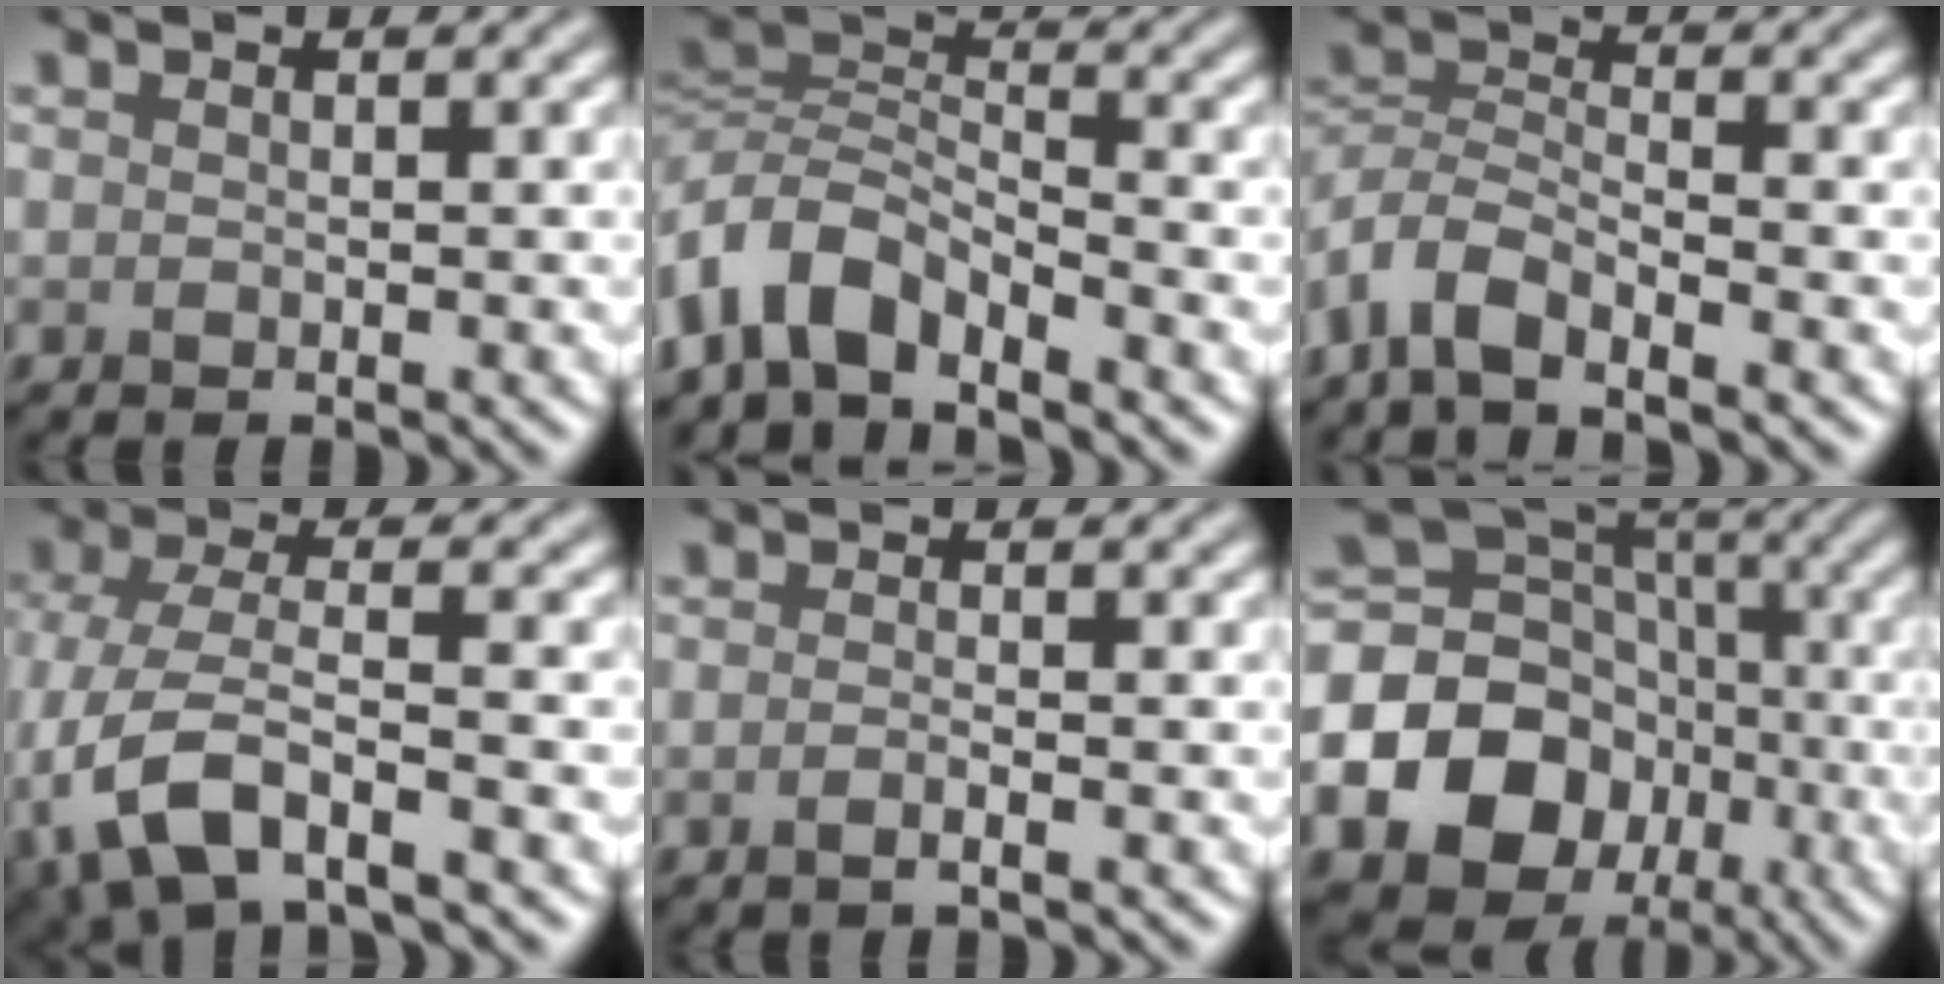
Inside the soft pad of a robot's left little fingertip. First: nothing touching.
{"total": 5.1, "force": [-3.3, 2.4, 3.0], "torque": [-0.047, 0.003, -0.077]}
{"total": 4.6, "force": [-3.6, 1.6, 2.4], "torque": [-0.046, 0.002, -0.081]}
{"total": 8.8, "force": [-4.5, 3.5, 6.7], "torque": [-0.151, -0.013, -0.092]}
{"total": 1.2, "force": [-0.5, 0.3, 1.0], "torque": [-0.017, -0.002, -0.012]}
{"total": 17.4, "force": [-5.5, 15.0, 6.9], "torque": [-0.162, -0.012, -0.105]}